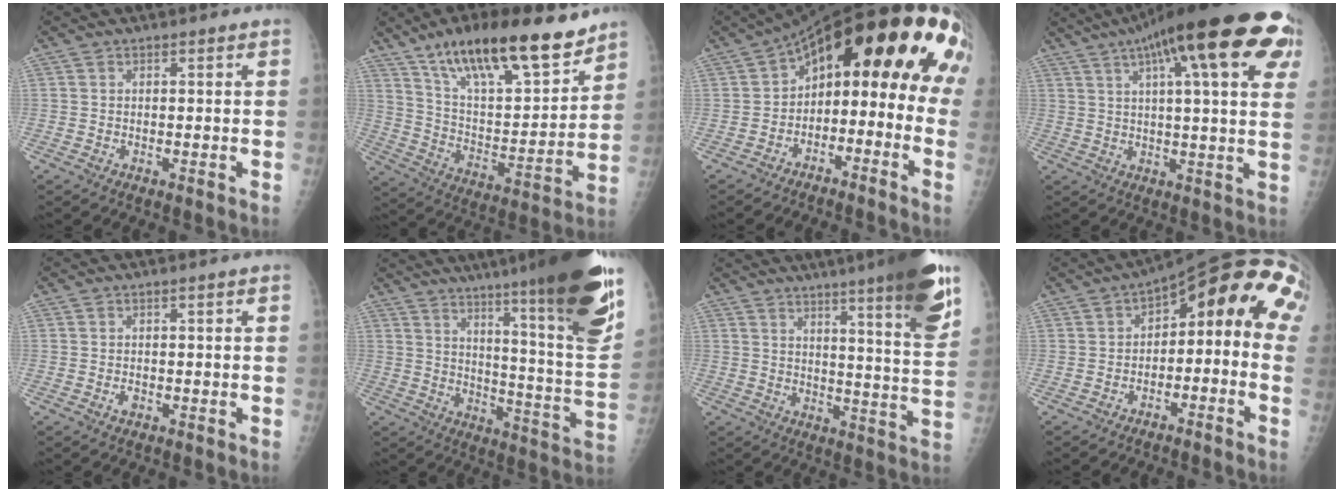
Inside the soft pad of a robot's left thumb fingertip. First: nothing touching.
{"total": 22.8, "force": [15.9, 7.1, 14.8], "torque": [-0.209, -0.064, 0.271]}
{"total": 21.4, "force": [1.1, 11.3, 18.1], "torque": [-0.232, 0.072, 0.012]}
{"total": 26.5, "force": [12.8, 6.2, 22.3], "torque": [-0.295, 0.017, 0.171]}
{"total": 1.1, "force": [-0.5, 0.6, 0.9], "torque": [-0.016, 0.009, -0.005]}
{"total": 28.0, "force": [18.4, 2.2, 21.0], "torque": [-0.275, -0.094, 0.263]}
{"total": 18.0, "force": [11.0, 1.6, 14.2], "torque": [-0.175, -0.053, 0.142]}
{"total": 14.2, "force": [-0.3, 7.5, 12.1], "torque": [-0.133, 0.069, -0.009]}